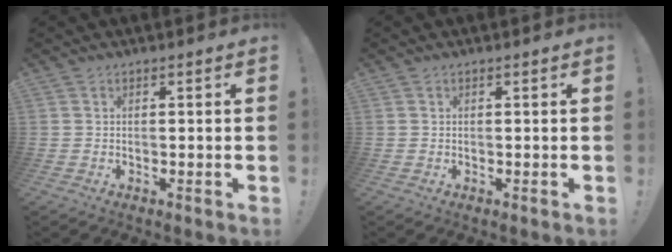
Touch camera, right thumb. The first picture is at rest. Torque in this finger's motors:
{"motor_torque": [-0.19, 0.07, 0.06, 0.24, 0.03]}